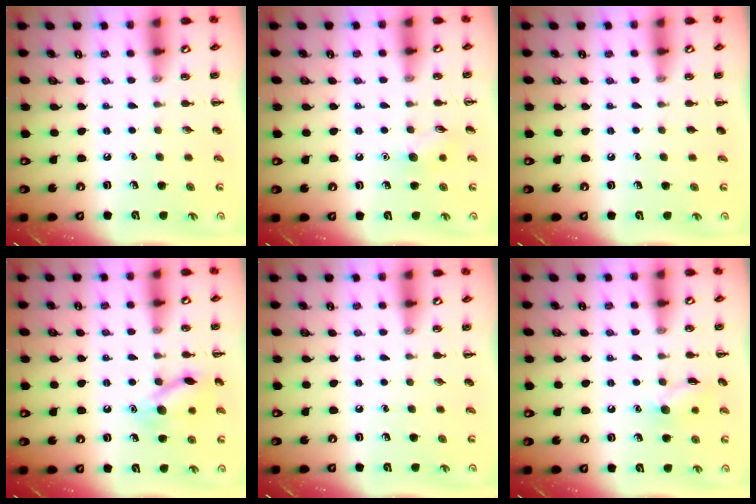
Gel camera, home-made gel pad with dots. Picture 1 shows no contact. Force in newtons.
{"total": 6.3, "press": 6.3, "slide": 0.7}
{"total": 0.0}
{"total": 13.0, "press": 13.0, "slide": 0.8}
{"total": 0.0}
{"total": 8.1, "press": 8.0, "slide": 0.6}